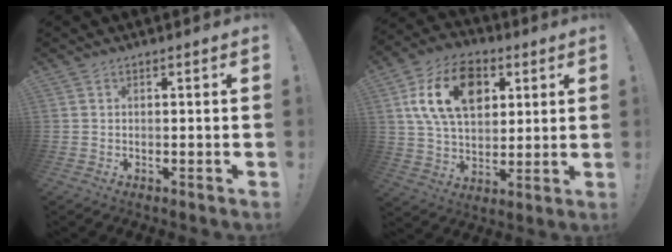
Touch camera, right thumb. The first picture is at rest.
{"total": 19.0, "force": [6.6, 13.0, 12.2], "torque": [-0.194, -0.014, 0.121]}